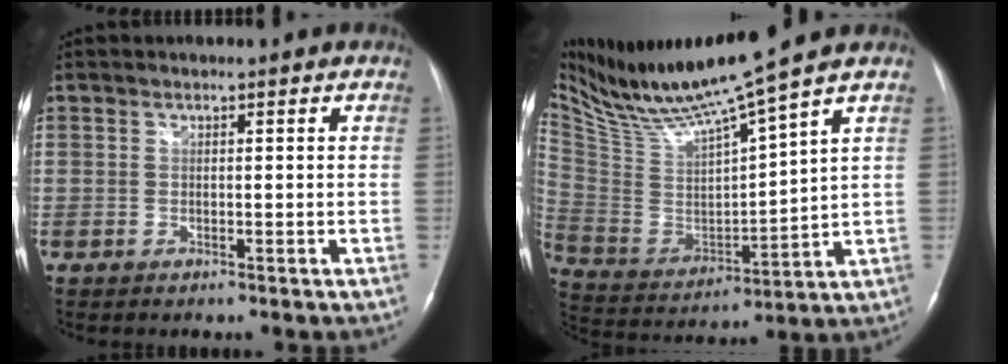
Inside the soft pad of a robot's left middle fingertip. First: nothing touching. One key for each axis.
{"total": 16.1, "fx": 13.3, "fy": -1.2, "fz": 8.9, "tx": -0.171, "ty": -0.007, "tz": 0.254}